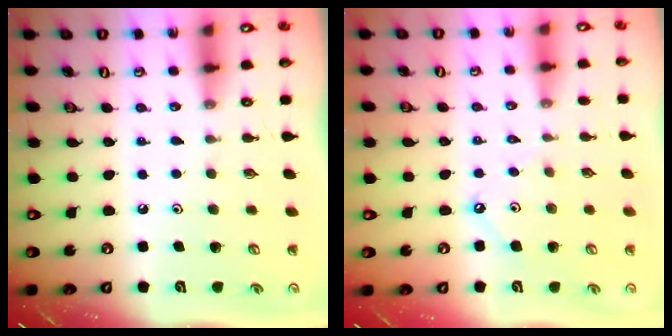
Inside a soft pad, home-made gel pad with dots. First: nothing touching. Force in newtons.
{"total": 3.5, "press": 3.5, "slide": 0.1}